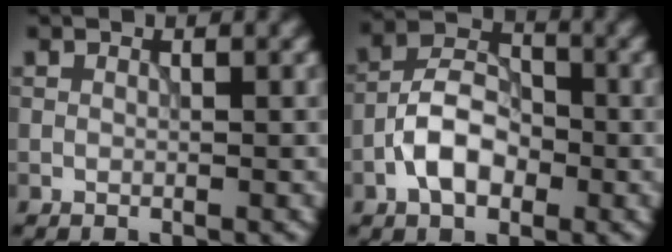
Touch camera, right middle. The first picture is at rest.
{"total": 5.3, "force": [-2.0, 3.2, 3.7], "torque": [-0.063, 0.012, -0.043]}